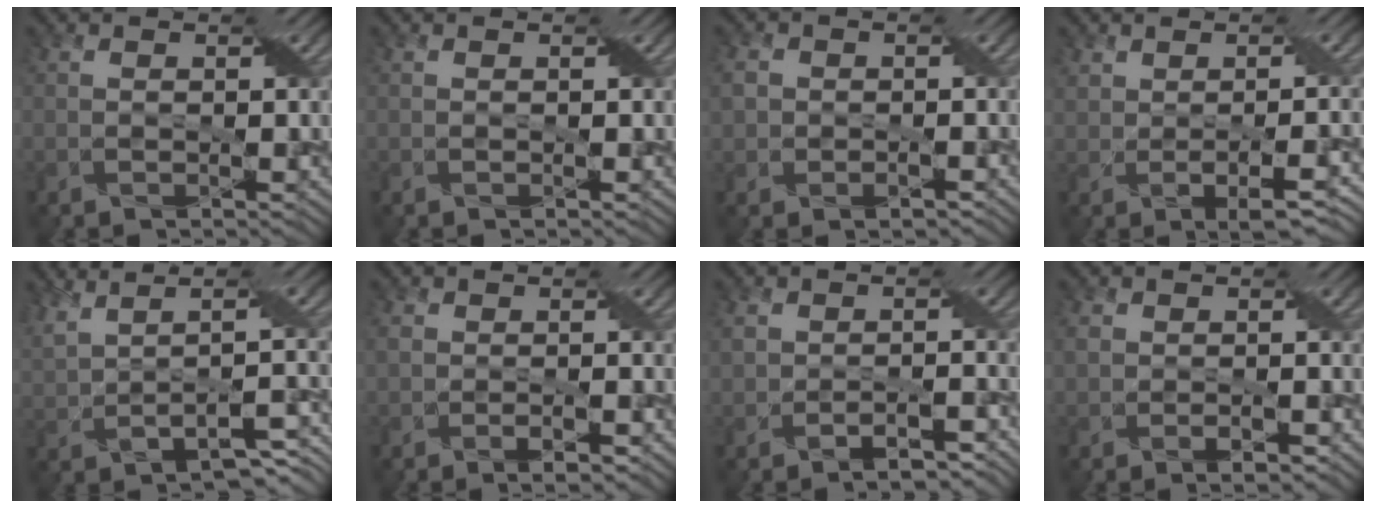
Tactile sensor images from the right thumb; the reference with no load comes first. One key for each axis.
{"total": 0.0}
{"total": 4.0, "fx": -0.4, "fy": 3.4, "fz": 2.0, "tx": -0.051, "ty": -0.002, "tz": -0.006}
{"total": 5.1, "fx": -0.6, "fy": 2.3, "fz": 4.5, "tx": -0.081, "ty": -0.002, "tz": -0.003}
{"total": 8.3, "fx": 1.2, "fy": 2.7, "fz": 7.8, "tx": -0.154, "ty": 0.004, "tz": 0.040}
{"total": 3.3, "fx": -1.1, "fy": 2.0, "fz": 2.4, "tx": -0.040, "ty": -0.004, "tz": -0.019}
{"total": 4.1, "fx": -2.4, "fy": 2.4, "fz": 2.2, "tx": -0.034, "ty": -0.008, "tz": -0.042}
{"total": 3.3, "fx": -0.9, "fy": 2.3, "fz": 2.2, "tx": -0.038, "ty": -0.006, "tz": -0.018}